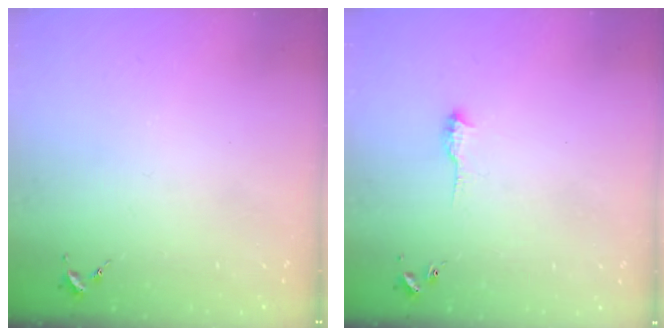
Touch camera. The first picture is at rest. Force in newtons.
{"total": 5.9, "press": 5.8, "slide": 0.6}